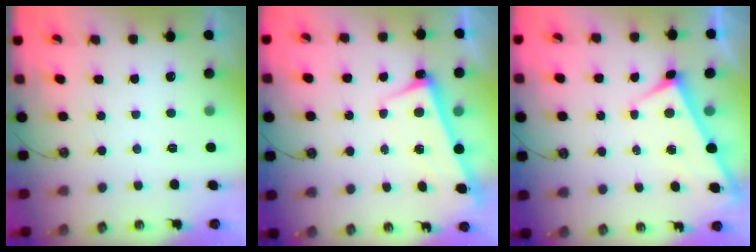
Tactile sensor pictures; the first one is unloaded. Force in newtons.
{"total": 2.6, "press": 2.4, "slide": 0.9}
{"total": 1.7, "press": 1.7, "slide": 0.1}